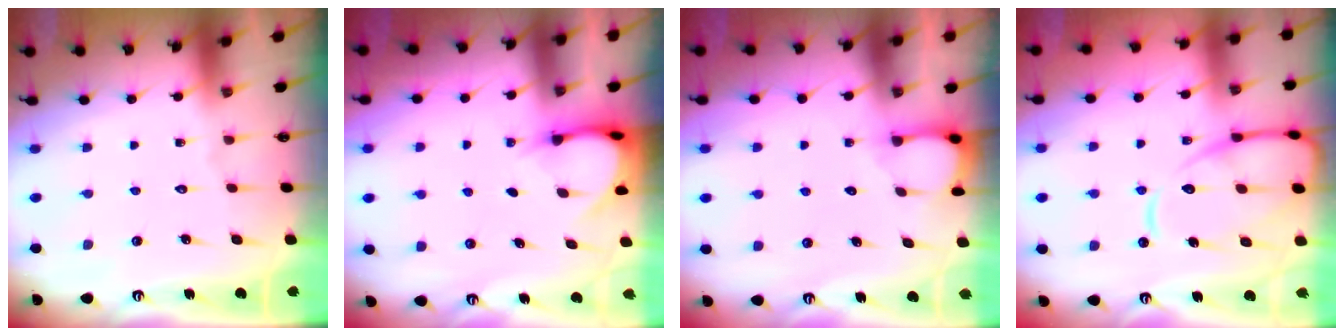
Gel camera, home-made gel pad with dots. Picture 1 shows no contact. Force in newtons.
{"total": 4.0, "press": 4.0, "slide": 0.3}
{"total": 2.3, "press": 2.3, "slide": 0.3}
{"total": 14.1, "press": 14.0, "slide": 1.5}